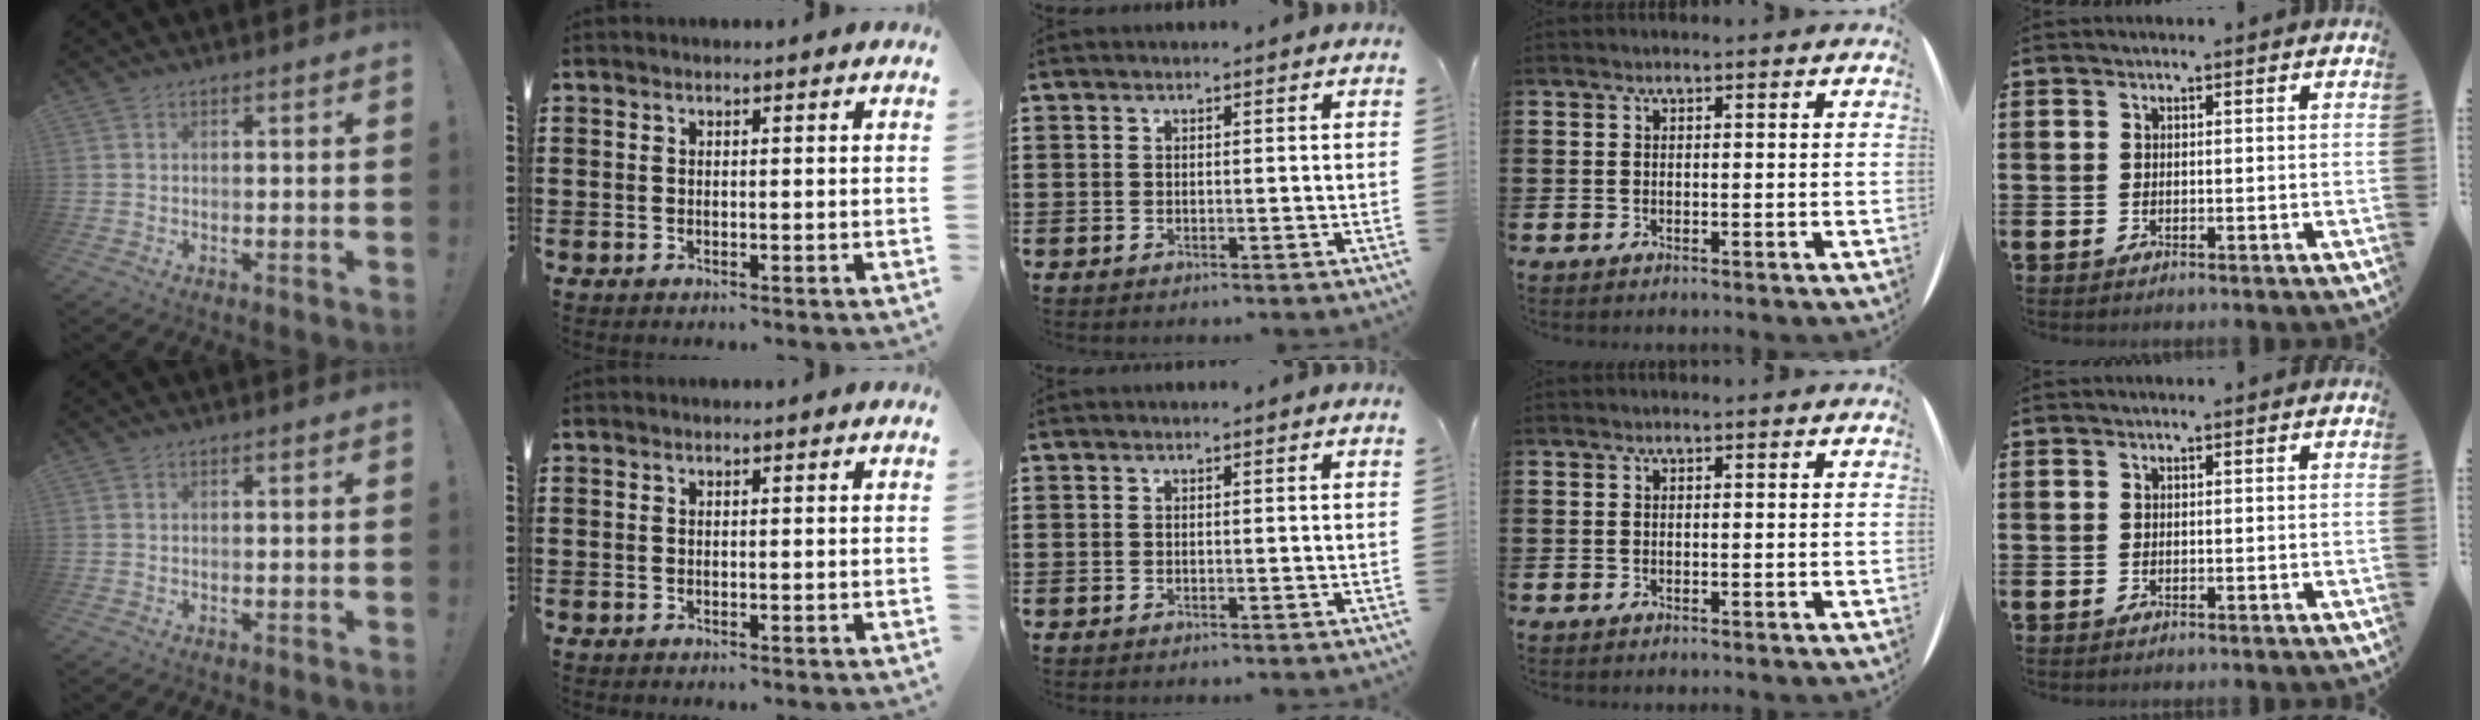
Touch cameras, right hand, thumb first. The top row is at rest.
{}